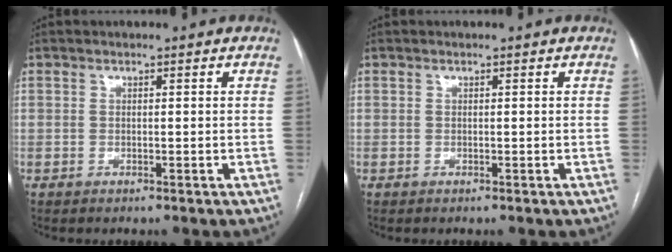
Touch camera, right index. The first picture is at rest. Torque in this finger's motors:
{"motor_torque": [0.08, 0.01, 0.00, 0.00]}